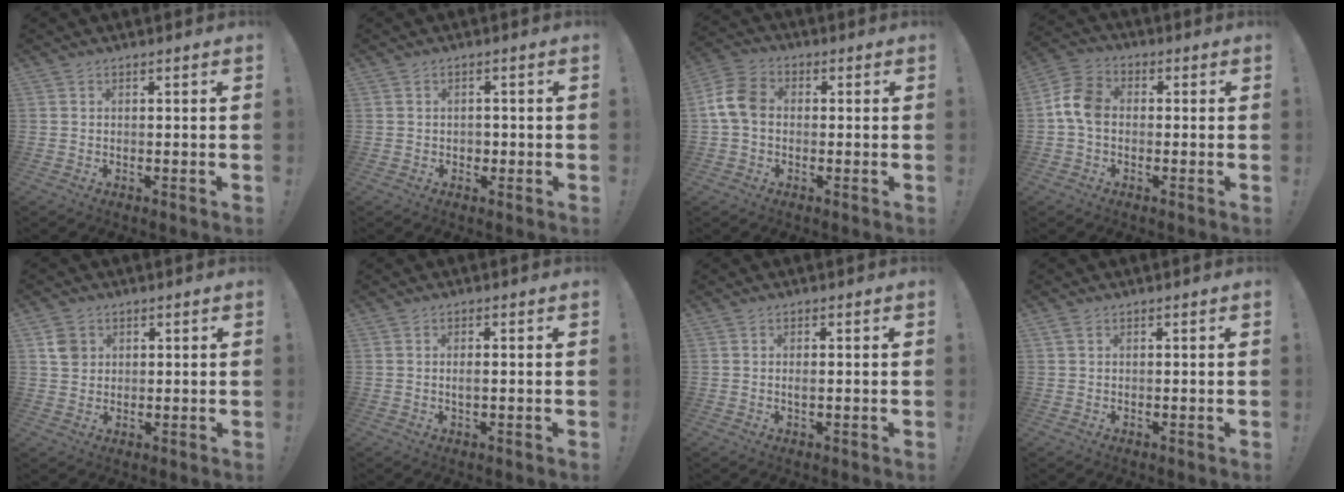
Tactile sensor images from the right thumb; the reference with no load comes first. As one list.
[{"total": 1.9, "force": [-0.5, 1.7, 0.5], "torque": [-0.008, 0.003, -0.012]}, {"total": 9.7, "force": [0.1, 6.9, 6.7], "torque": [-0.142, 0.014, 0.008]}, {"total": 9.3, "force": [-0.2, 6.6, 6.6], "torque": [-0.130, 0.019, 0.004]}, {"total": 4.6, "force": [1.8, 4.0, 1.5], "torque": [-0.012, -0.002, 0.033]}, {"total": 1.6, "force": [-0.3, 0.4, 1.6], "torque": [-0.028, 0.000, -0.006]}, {"total": 1.2, "force": [-0.3, 0.2, 1.1], "torque": [-0.020, -0.001, -0.006]}, {"total": 1.0, "force": [0.5, 0.7, 0.6], "torque": [-0.012, 0.004, 0.008]}]